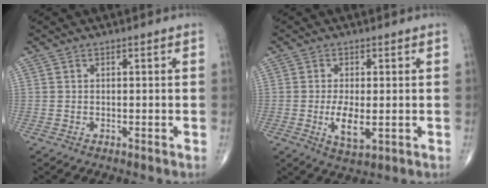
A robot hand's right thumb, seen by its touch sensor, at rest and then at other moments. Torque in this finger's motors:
{"motor_torque": [1.82, 3.19, 0.52, 0.46, 0.08]}